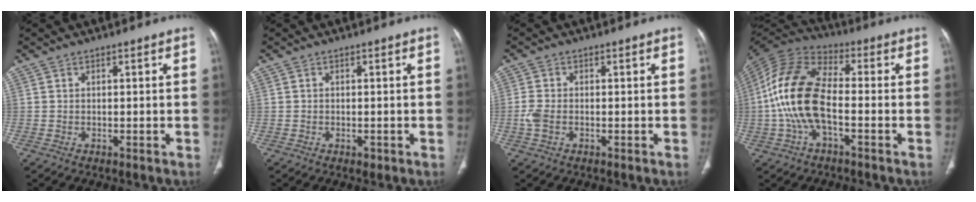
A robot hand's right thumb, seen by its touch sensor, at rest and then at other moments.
{"total": 0.9, "force": [-0.4, 0.6, 0.5], "torque": [-0.007, -0.001, -0.004]}
{"total": 2.9, "force": [-0.8, 1.7, 2.2], "torque": [-0.063, 0.003, -0.018]}
{"total": 15.3, "force": [-2.4, 7.3, 13.2], "torque": [-0.279, 0.034, -0.054]}